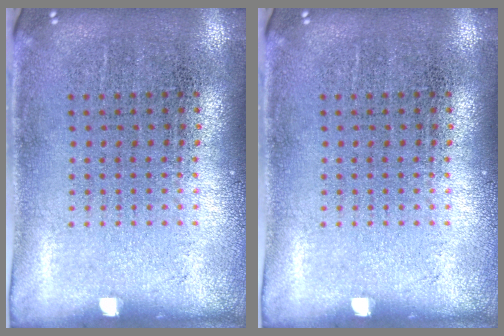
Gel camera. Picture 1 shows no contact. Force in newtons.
{"total": 0.0}